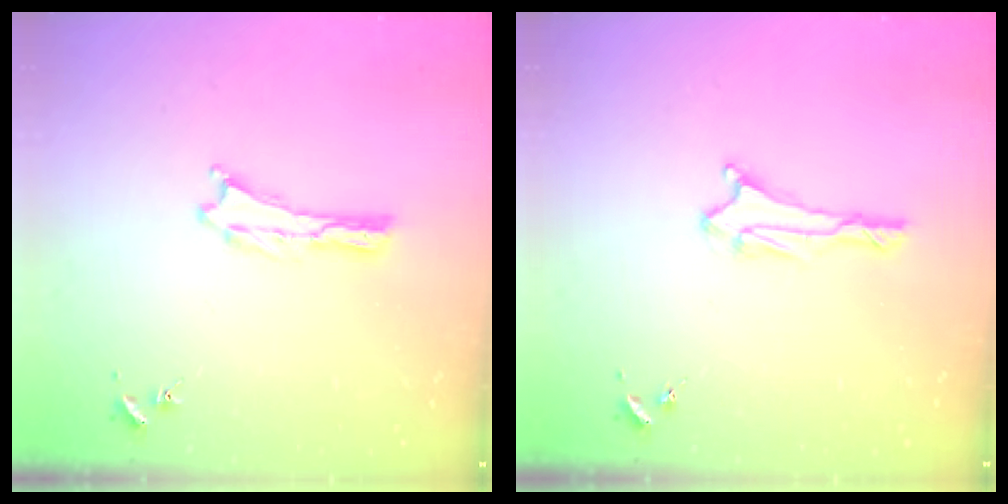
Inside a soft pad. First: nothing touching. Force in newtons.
{"total": 1.7, "press": 1.6, "slide": 0.6}